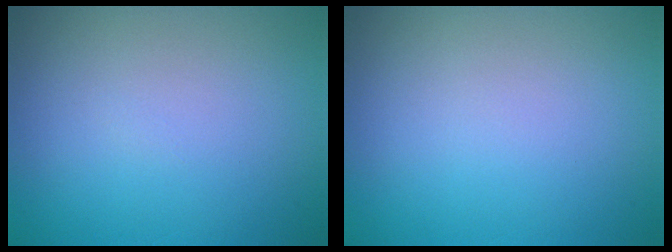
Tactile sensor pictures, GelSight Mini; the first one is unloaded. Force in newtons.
{"total": 0.0}